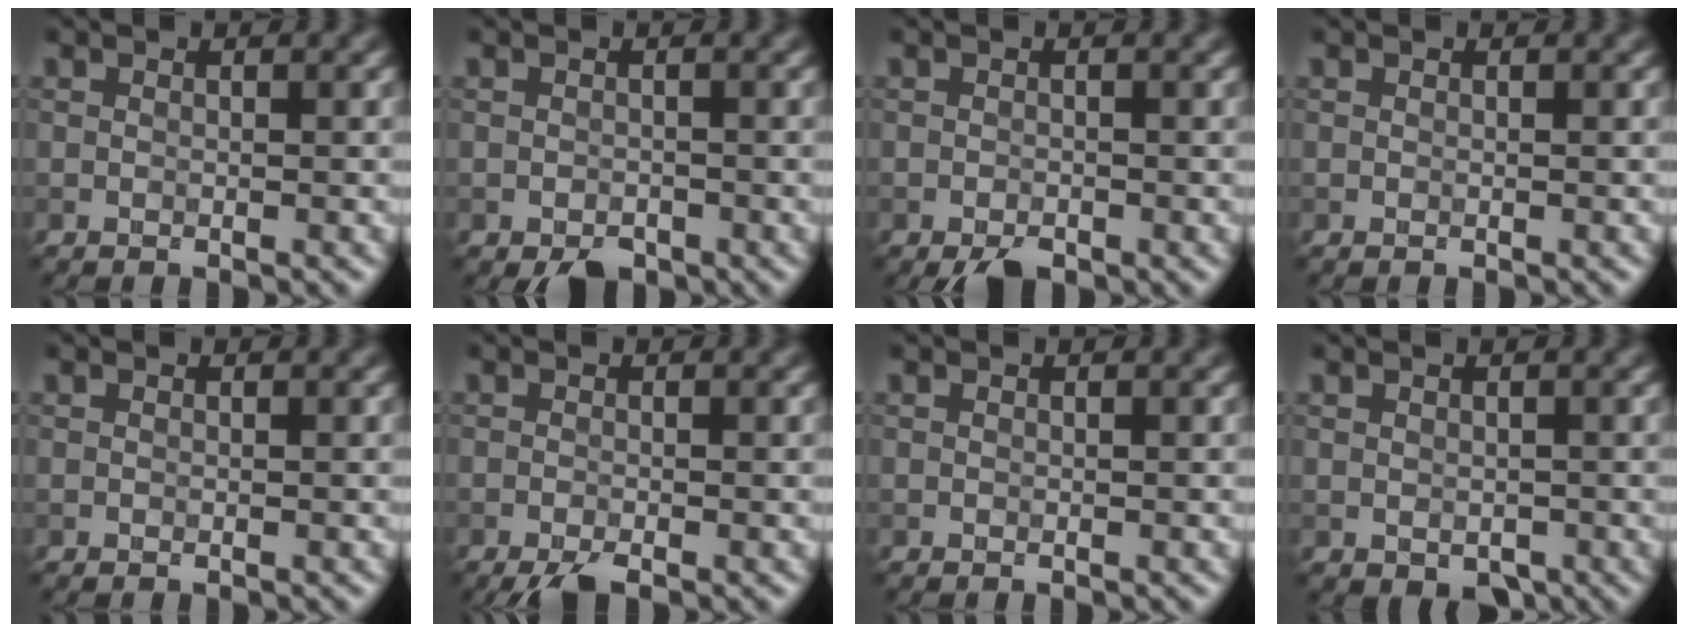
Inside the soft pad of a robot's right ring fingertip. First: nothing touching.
{"total": 1.9, "force": [-1.4, 1.1, 0.7], "torque": [-0.005, 0.002, -0.022]}
{"total": 1.5, "force": [-1.0, 0.6, 0.9], "torque": [-0.011, 0.004, -0.018]}
{"total": 0.0}
{"total": 0.0}
{"total": 2.1, "force": [-1.6, 0.3, 1.4], "torque": [-0.026, -0.001, -0.030]}
{"total": 0.0}
{"total": 1.9, "force": [-0.3, 1.5, 1.1], "torque": [-0.013, -0.006, -0.001]}